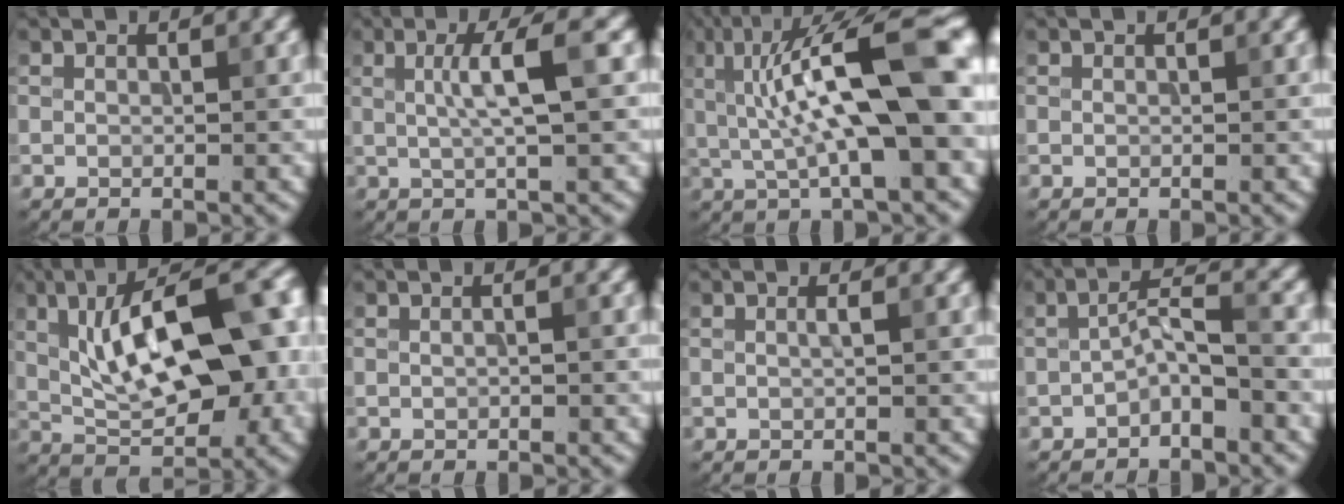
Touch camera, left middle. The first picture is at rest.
{"total": 4.5, "force": [0.7, 0.7, 4.4], "torque": [-0.073, 0.009, 0.009]}
{"total": 13.1, "force": [1.3, 3.9, 12.5], "torque": [-0.190, 0.024, 0.012]}
{"total": 0.0}
{"total": 15.5, "force": [1.9, 7.0, 13.7], "torque": [-0.172, 0.024, 0.018]}
{"total": 1.0, "force": [0.3, 0.4, 0.9], "torque": [-0.005, -0.007, -0.003]}
{"total": 0.6, "force": [0.1, 0.1, 0.6], "torque": [-0.011, 0.005, 0.001]}
{"total": 2.9, "force": [-1.4, 0.7, 2.5], "torque": [-0.047, 0.016, -0.029]}